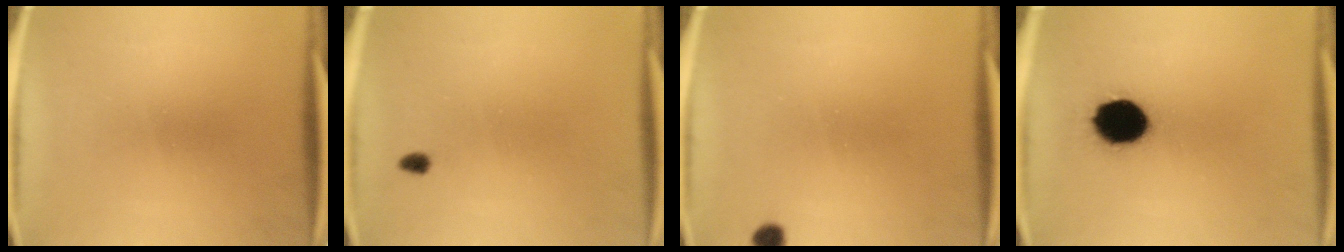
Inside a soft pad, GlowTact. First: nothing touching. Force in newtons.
{"total": 1.5}
{"total": 1.8}
{"total": 13.7}